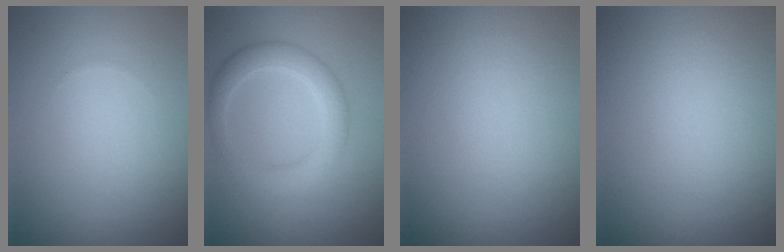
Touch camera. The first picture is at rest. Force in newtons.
{"total": 3.5, "press": 3.5, "slide": 0.2}
{"total": 0.0}
{"total": 0.0}